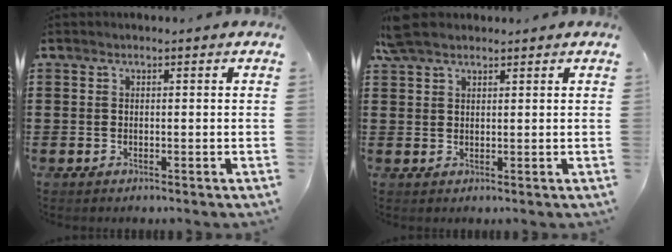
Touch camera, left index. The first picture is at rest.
{"total": 4.0, "force": [3.2, 1.4, 1.9], "torque": [-0.045, 0.005, 0.062]}